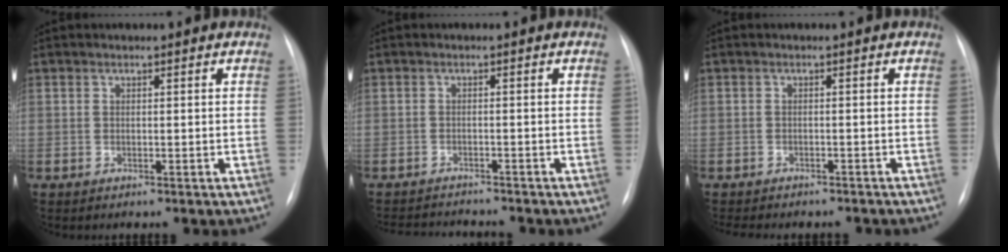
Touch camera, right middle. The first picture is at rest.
{"total": 6.7, "force": [-6.6, 0.4, 1.5], "torque": [-0.020, -0.001, -0.099]}
{"total": 8.6, "force": [-7.5, 3.0, 3.1], "torque": [-0.046, 0.003, -0.091]}